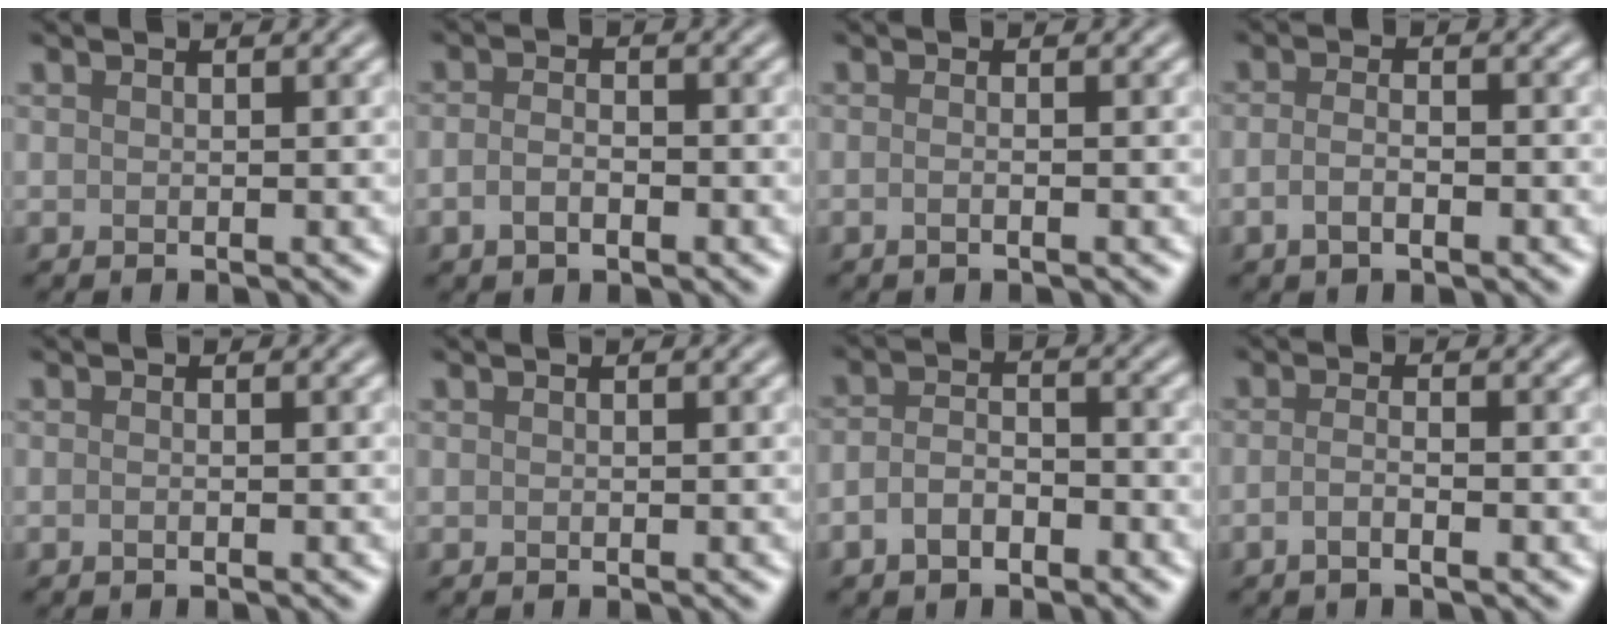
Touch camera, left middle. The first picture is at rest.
{"total": 2.1, "force": [-0.9, 1.2, 1.5], "torque": [-0.031, 0.000, -0.020]}
{"total": 1.5, "force": [-0.1, 0.8, 1.3], "torque": [-0.001, -0.009, -0.019]}
{"total": 2.3, "force": [-1.0, 1.0, 1.8], "torque": [-0.038, -0.001, -0.021]}
{"total": 0.8, "force": [-0.2, 0.4, 0.7], "torque": [-0.005, -0.007, -0.009]}
{"total": 0.0}
{"total": 3.1, "force": [-1.6, 1.7, 2.1], "torque": [-0.043, 0.002, -0.034]}
{"total": 1.8, "force": [-0.8, 0.5, 1.5], "torque": [-0.024, -0.002, -0.021]}